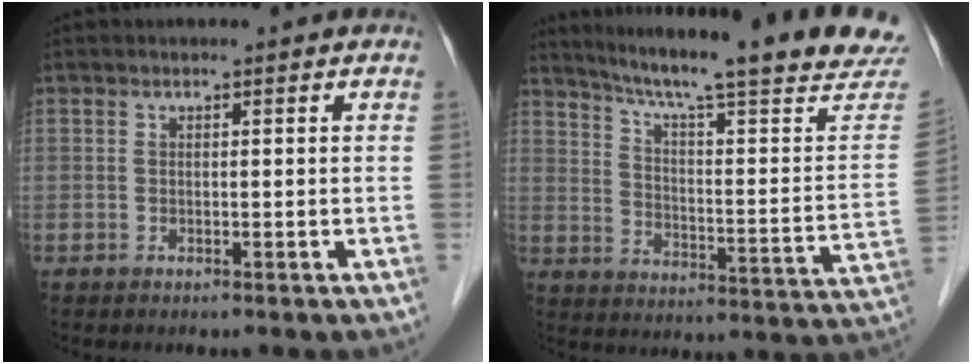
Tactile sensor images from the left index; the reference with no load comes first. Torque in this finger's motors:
{"motor_torque": [0.07, -0.48, 0.27, 0.09]}